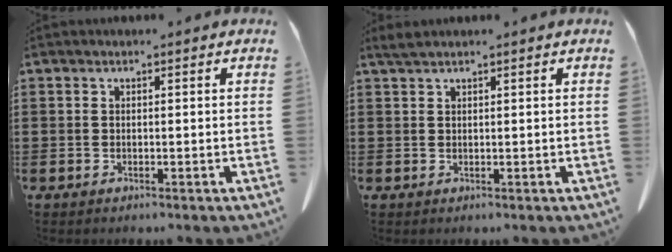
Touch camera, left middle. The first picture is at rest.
{"total": 1.2, "force": [1.0, 0.1, 0.7], "torque": [-0.017, 0.000, 0.019]}